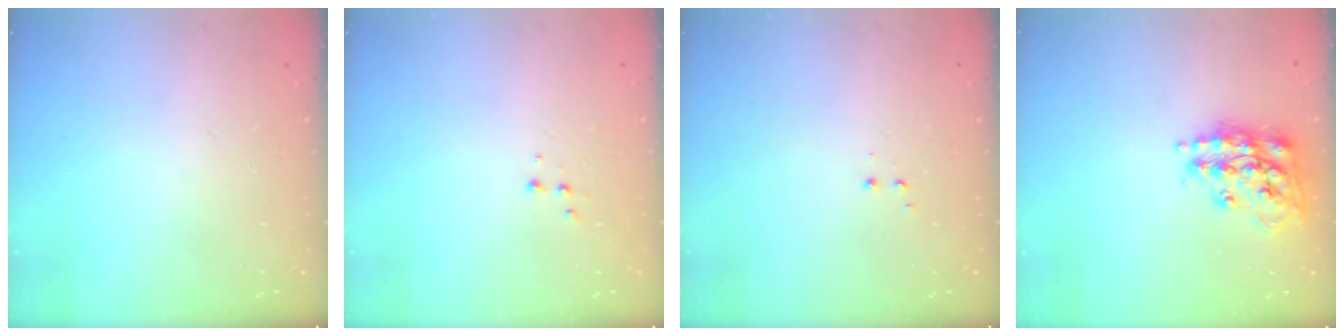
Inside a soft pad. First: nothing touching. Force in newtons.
{"total": 1.9, "press": 1.9, "slide": 0.2}
{"total": 1.2, "press": 1.1, "slide": 0.5}
{"total": 16.5, "press": 16.5, "slide": 1.1}